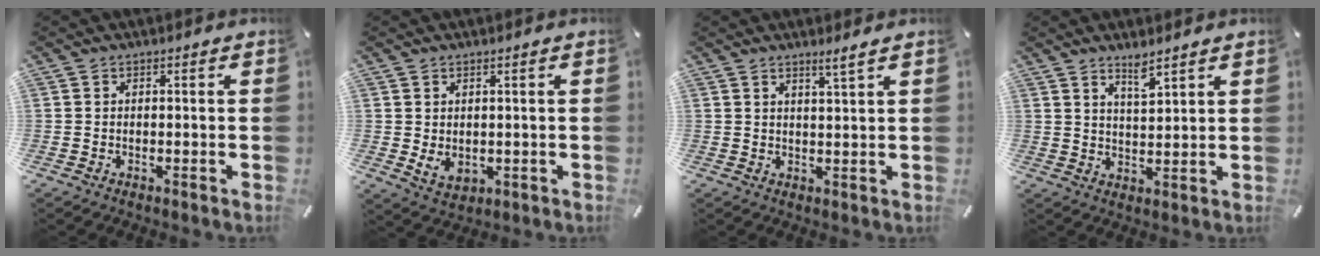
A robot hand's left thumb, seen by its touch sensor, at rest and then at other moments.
{"total": 3.6, "force": [0.7, 2.9, 2.0], "torque": [-0.028, -0.007, 0.012]}
{"total": 2.8, "force": [2.3, -0.3, 1.6], "torque": [-0.035, -0.009, 0.040]}
{"total": 4.1, "force": [3.6, 0.4, 1.8], "torque": [-0.028, -0.024, 0.061]}